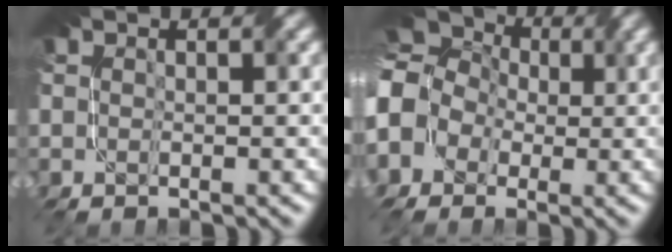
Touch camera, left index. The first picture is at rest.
{"total": 11.9, "force": [0.1, 10.4, 5.8], "torque": [-0.141, 0.025, -0.048]}